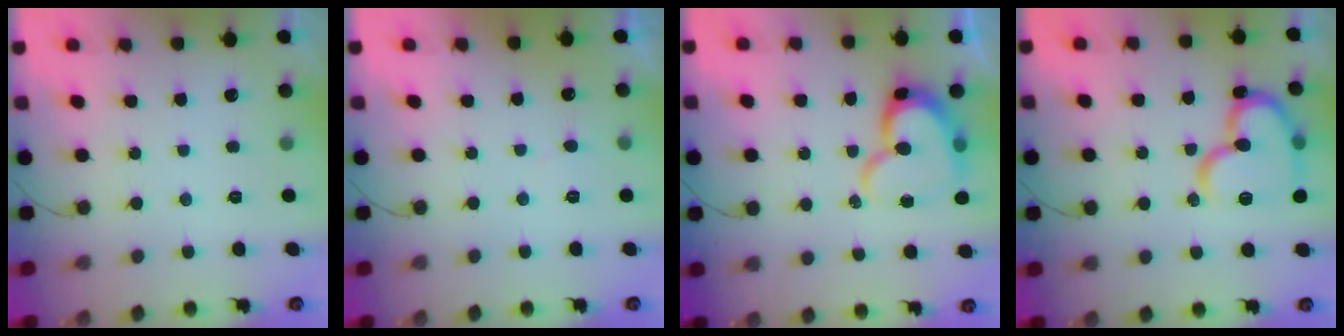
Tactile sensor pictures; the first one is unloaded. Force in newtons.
{"total": 3.6, "press": 3.6, "slide": 0.1}
{"total": 15.1, "press": 15.0, "slide": 1.2}
{"total": 18.4, "press": 18.2, "slide": 2.4}